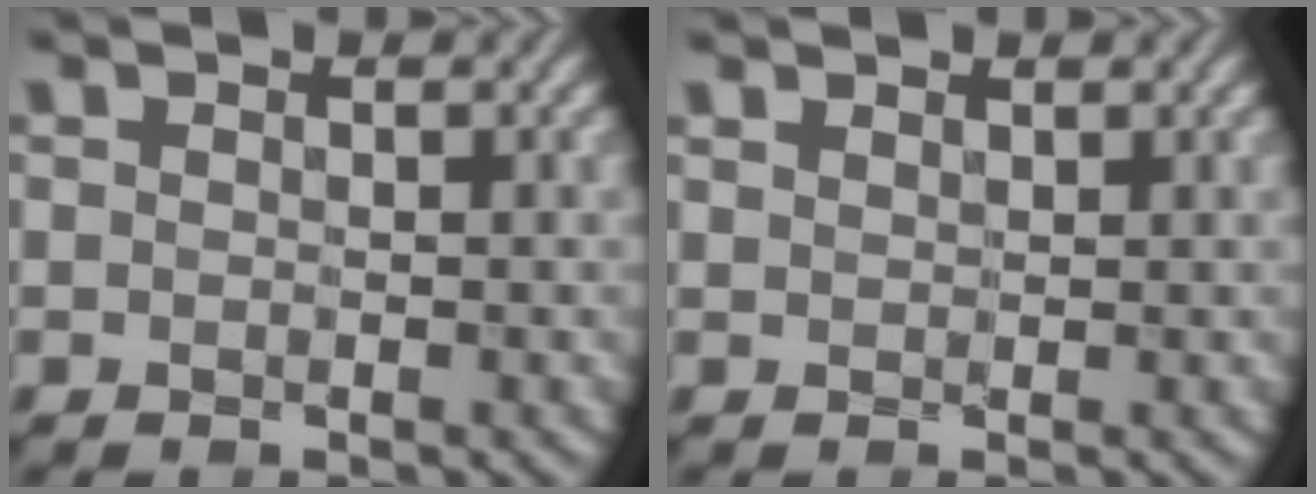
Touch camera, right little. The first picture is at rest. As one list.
[{"total": 1.7, "force": [1.4, 0.7, 0.6], "torque": [-0.017, 0.000, 0.024]}]